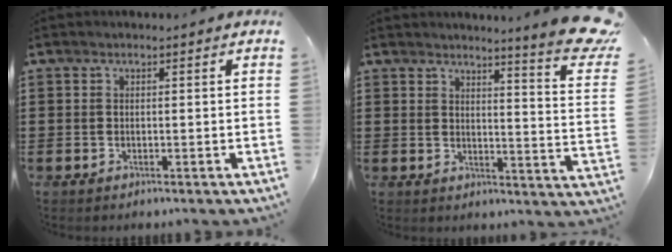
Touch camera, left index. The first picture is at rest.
{"total": 6.8, "force": [5.7, -0.9, 3.6], "torque": [-0.060, -0.051, 0.092]}